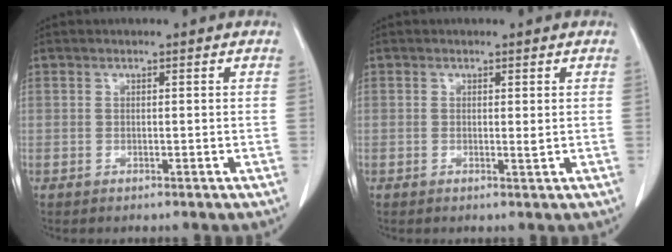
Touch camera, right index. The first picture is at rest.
{"total": 0.5, "force": [0.1, 0.0, 0.5], "torque": [-0.010, -0.003, 0.000]}